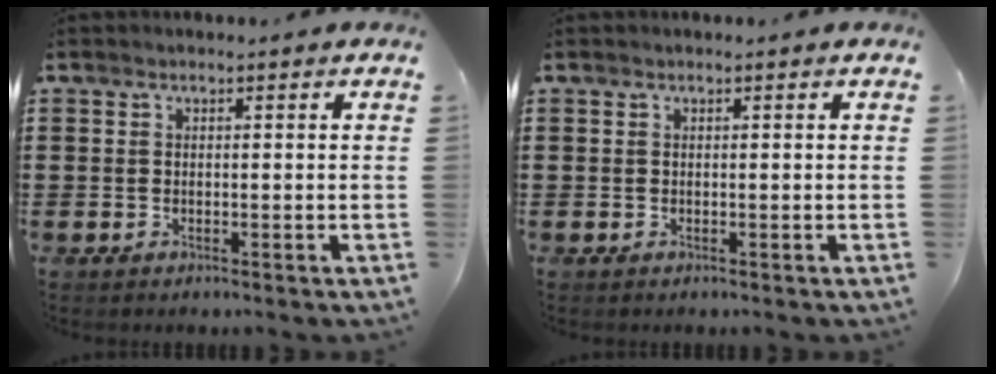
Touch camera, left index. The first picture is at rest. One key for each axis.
{"total": 0.0}